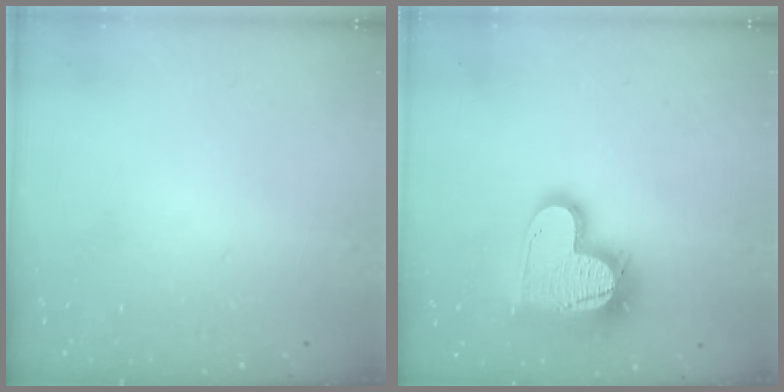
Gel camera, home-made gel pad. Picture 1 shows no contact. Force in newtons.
{"total": 17.7, "press": 17.6, "slide": 1.5}